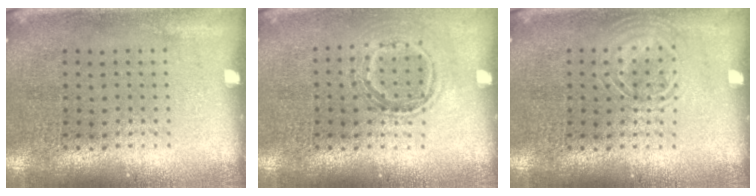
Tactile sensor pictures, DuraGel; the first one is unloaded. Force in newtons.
{"total": 1.1, "press": 1.0, "slide": 0.6}
{"total": 1.8, "press": 1.8, "slide": 0.3}